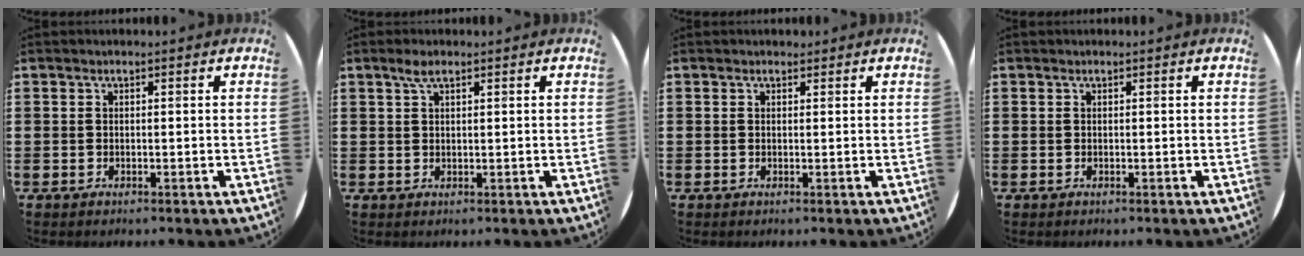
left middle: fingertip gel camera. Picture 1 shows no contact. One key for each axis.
{"total": 2.1, "fx": 1.4, "fy": 0.8, "fz": 1.4, "tx": -0.030, "ty": 0.006, "tz": 0.024}
{"total": 0.6, "fx": 0.4, "fy": 0.3, "fz": 0.0, "tx": 0.008, "ty": 0.000, "tz": 0.006}
{"total": 0.0}